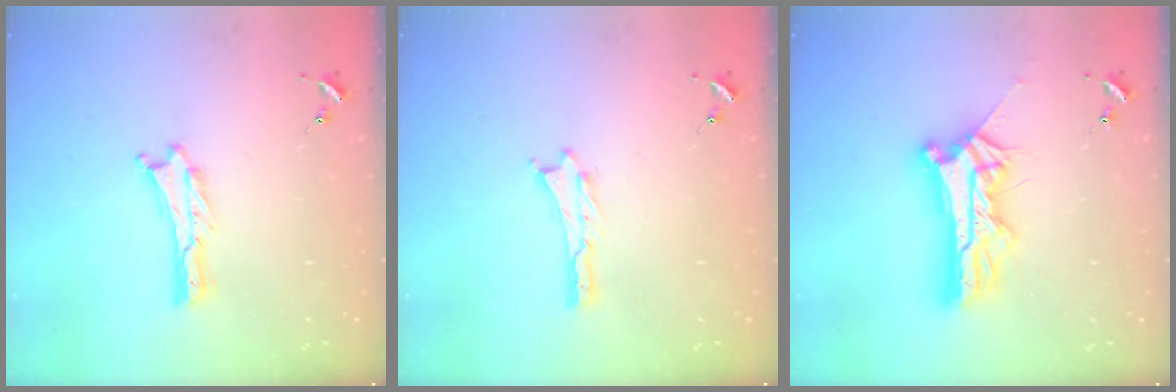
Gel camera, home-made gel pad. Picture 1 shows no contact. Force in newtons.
{"total": 0.0}
{"total": 10.5, "press": 10.4, "slide": 0.9}